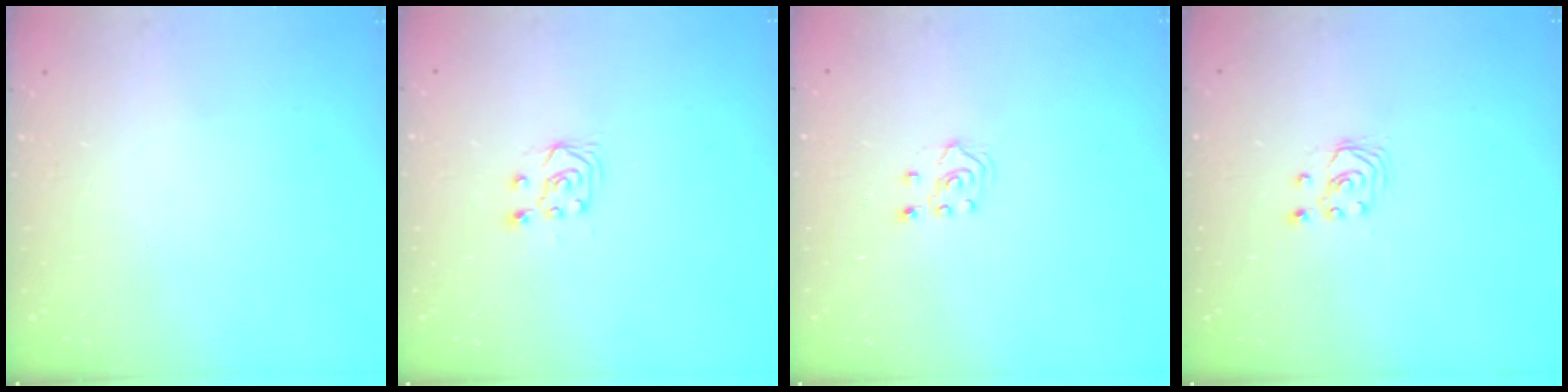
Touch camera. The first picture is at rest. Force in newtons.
{"total": 6.3, "press": 6.3, "slide": 0.7}
{"total": 3.1, "press": 3.0, "slide": 0.8}
{"total": 2.1, "press": 2.1, "slide": 0.3}